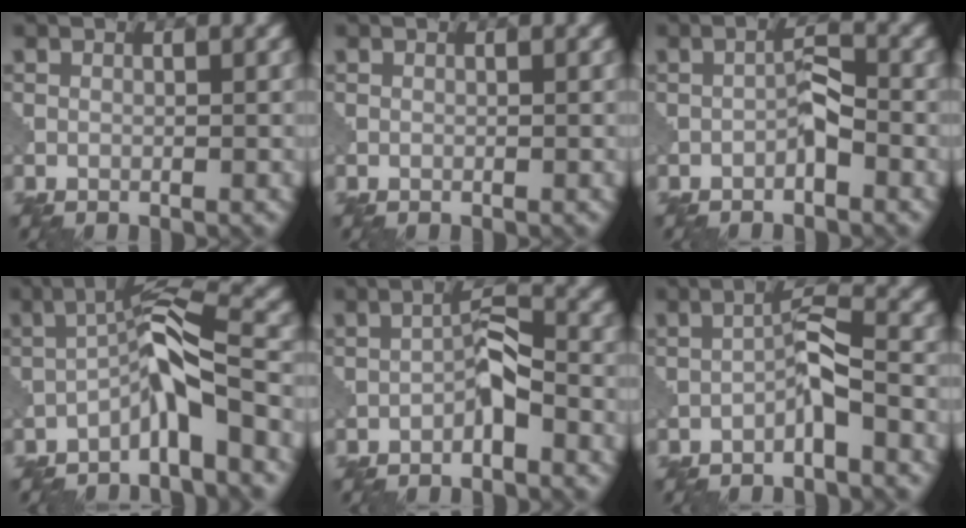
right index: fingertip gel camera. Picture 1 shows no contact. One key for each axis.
{"total": 0.0}
{"total": 1.9, "fx": -1.0, "fy": 0.5, "fz": 1.5, "tx": -0.028, "ty": 0.008, "tz": -0.020}
{"total": 5.1, "fx": -2.6, "fy": 0.8, "fz": 4.3, "tx": -0.077, "ty": 0.021, "tz": -0.055}
{"total": 2.6, "fx": -1.4, "fy": 0.8, "fz": 2.1, "tx": -0.033, "ty": 0.013, "tz": -0.028}
{"total": 2.6, "fx": -1.5, "fy": 0.4, "fz": 2.1, "tx": -0.039, "ty": 0.015, "tz": -0.031}